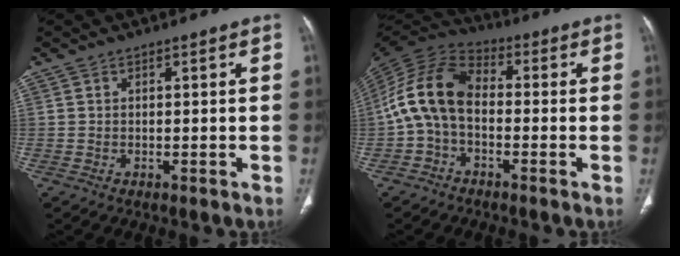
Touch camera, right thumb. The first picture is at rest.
{"total": 11.9, "force": [-1.2, 7.6, 9.1], "torque": [-0.176, 0.034, -0.038]}